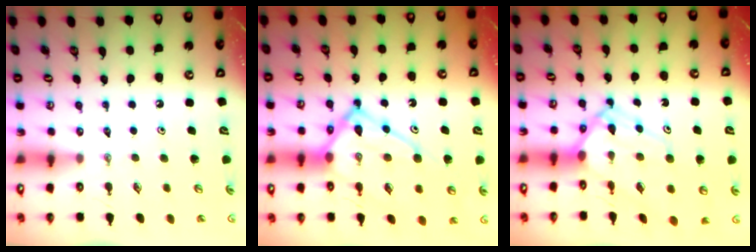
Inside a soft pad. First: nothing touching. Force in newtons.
{"total": 18.3, "press": 18.2, "slide": 2.1}
{"total": 11.8, "press": 11.8, "slide": 1.0}